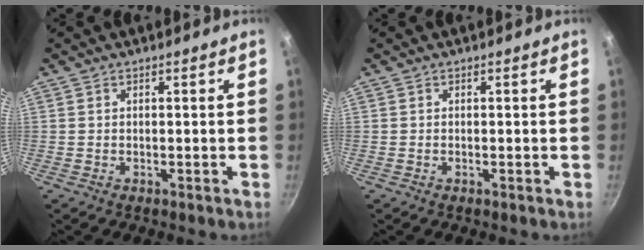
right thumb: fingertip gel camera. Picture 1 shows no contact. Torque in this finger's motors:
{"motor_torque": [-0.03, -0.01, -0.03, -0.02, -0.01]}